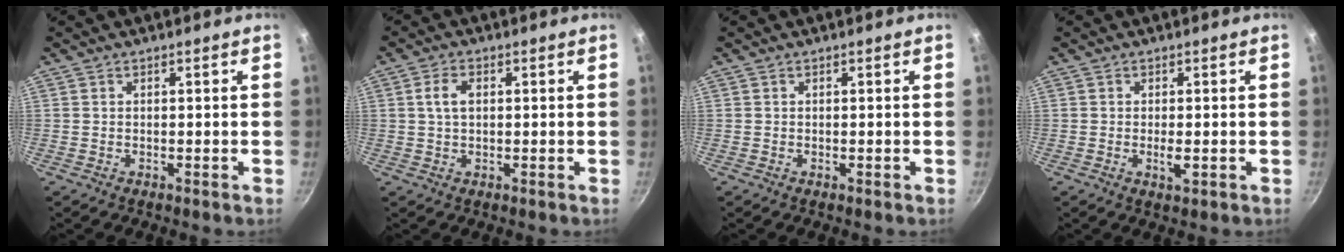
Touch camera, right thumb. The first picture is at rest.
{"total": 3.6, "force": [0.7, 2.1, 2.8], "torque": [-0.058, 0.003, 0.012]}
{"total": 0.0}
{"total": 2.1, "force": [-0.4, 0.8, 2.0], "torque": [-0.039, -0.004, -0.005]}